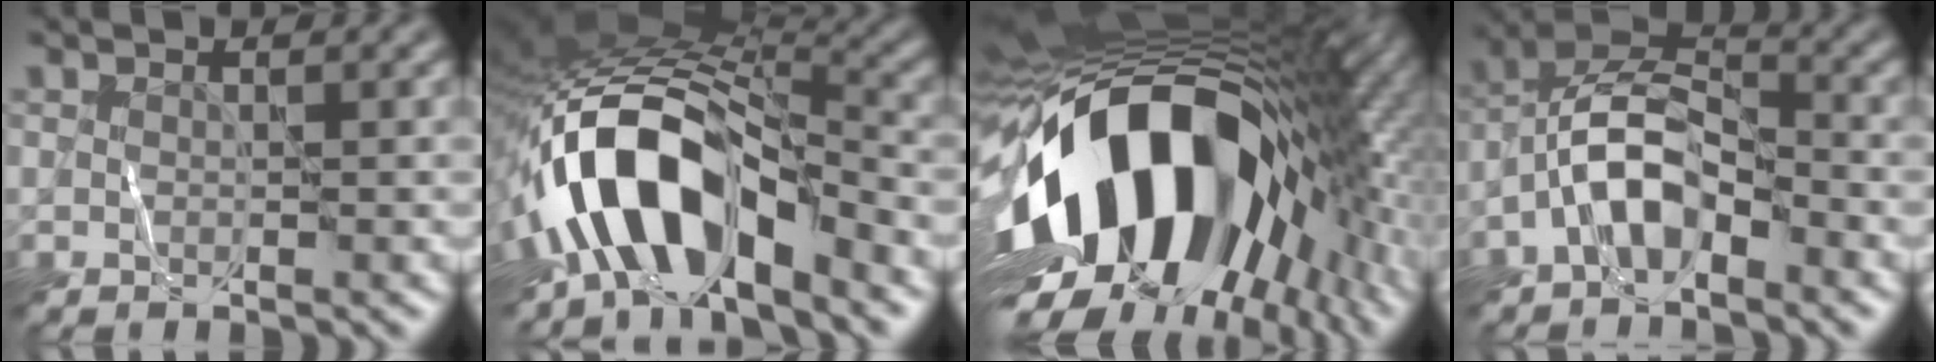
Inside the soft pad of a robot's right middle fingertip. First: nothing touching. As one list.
[{"total": 11.7, "force": [-5.8, 5.3, 8.7], "torque": [-0.150, 0.015, -0.110]}, {"total": 19.3, "force": [-3.8, 12.0, 14.6], "torque": [-0.250, -0.010, -0.073]}, {"total": 5.8, "force": [-3.0, 2.7, 4.1], "torque": [-0.072, 0.014, -0.064]}]